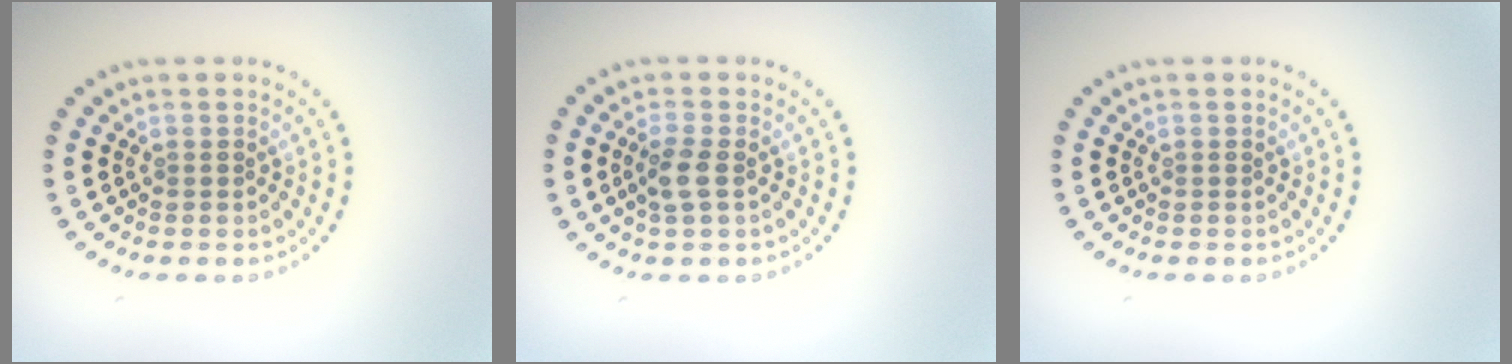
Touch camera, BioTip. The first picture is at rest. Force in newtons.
{"total": 1.9, "press": 1.8, "slide": 0.6}
{"total": 0.0}